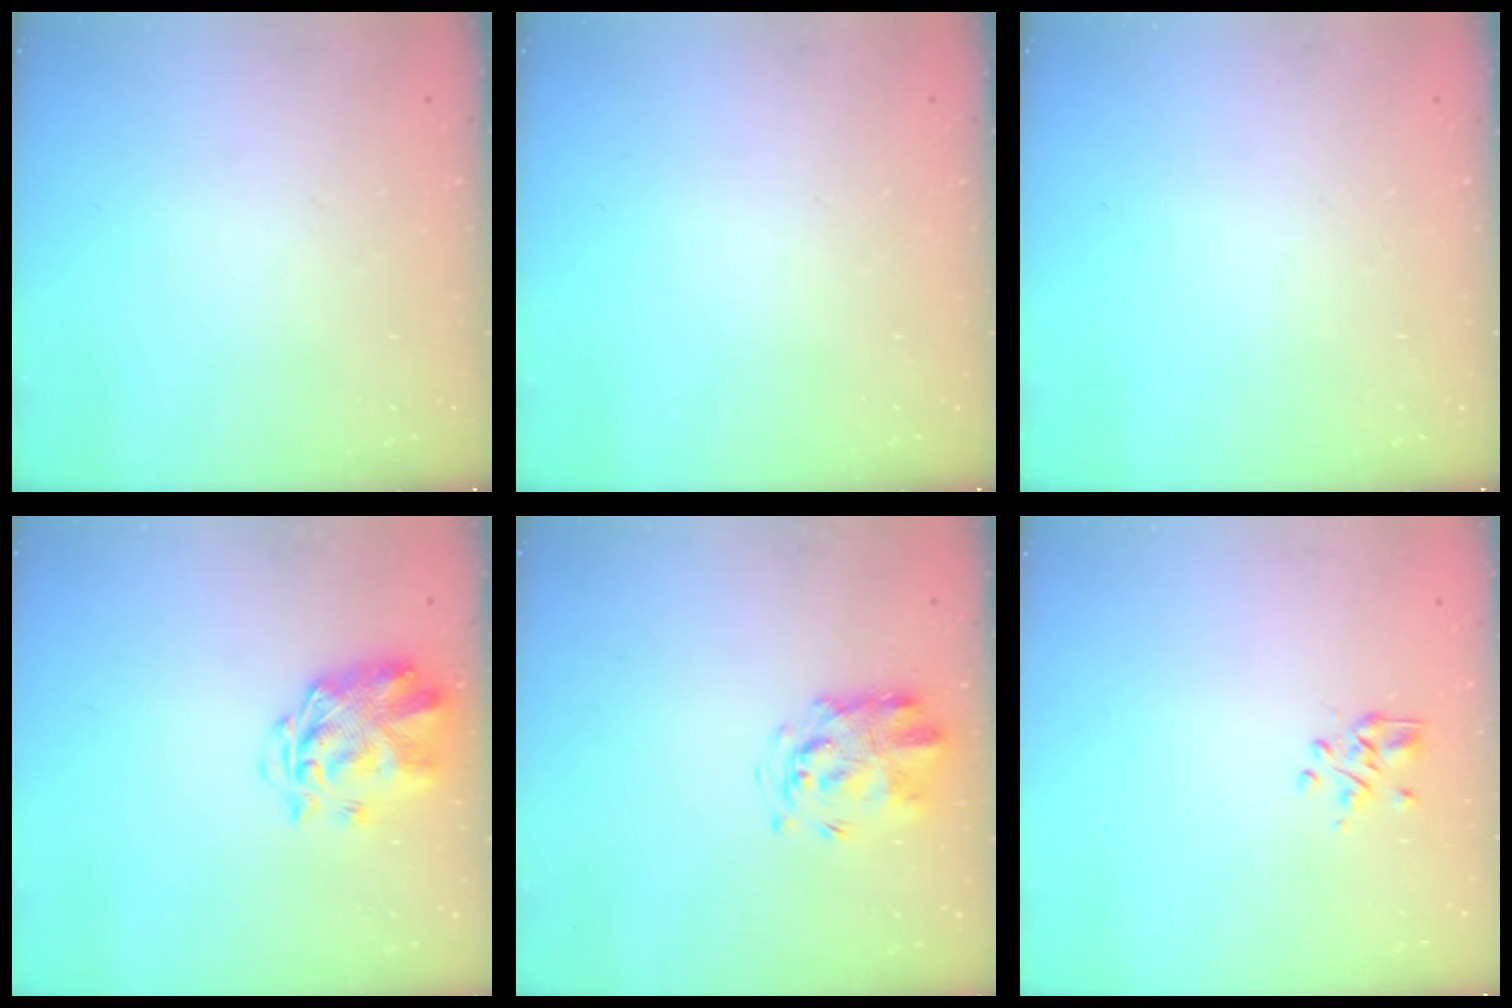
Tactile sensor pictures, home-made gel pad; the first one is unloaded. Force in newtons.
{"total": 0.0}
{"total": 0.0}
{"total": 3.8, "press": 3.4, "slide": 1.8}
{"total": 3.5, "press": 3.4, "slide": 0.9}
{"total": 2.2, "press": 2.0, "slide": 1.0}